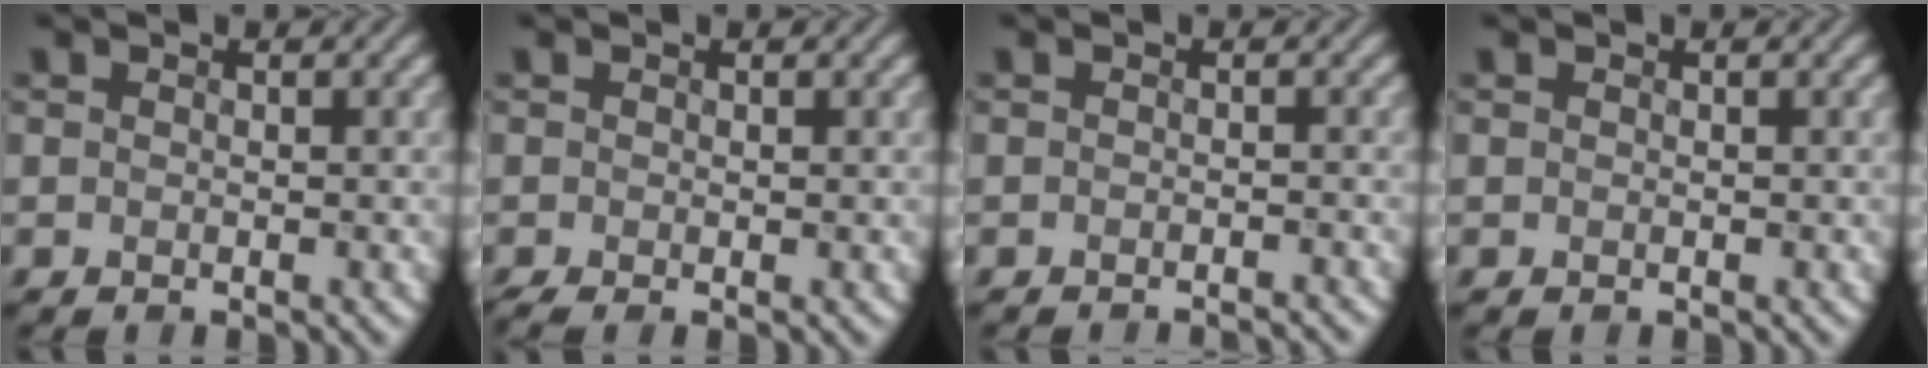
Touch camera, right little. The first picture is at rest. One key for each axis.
{"total": 1.2, "fx": -0.8, "fy": 0.3, "fz": 0.8, "tx": -0.022, "ty": -0.002, "tz": -0.019}
{"total": 1.8, "fx": -1.8, "fy": 0.0, "fz": 0.3, "tx": 0.001, "ty": 0.000, "tz": -0.022}
{"total": 0.0}